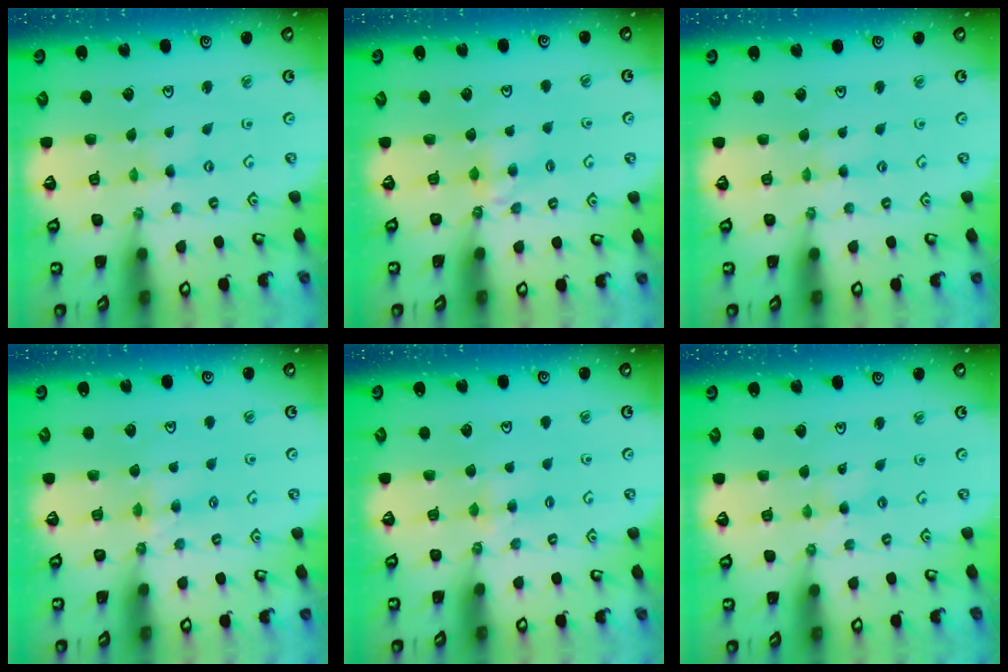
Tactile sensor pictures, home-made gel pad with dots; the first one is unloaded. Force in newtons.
{"total": 4.3, "press": 4.3, "slide": 0.4}
{"total": 2.1, "press": 2.0, "slide": 0.3}
{"total": 5.2, "press": 5.1, "slide": 0.7}
{"total": 3.7, "press": 3.7, "slide": 0.4}
{"total": 1.9, "press": 1.9, "slide": 0.3}